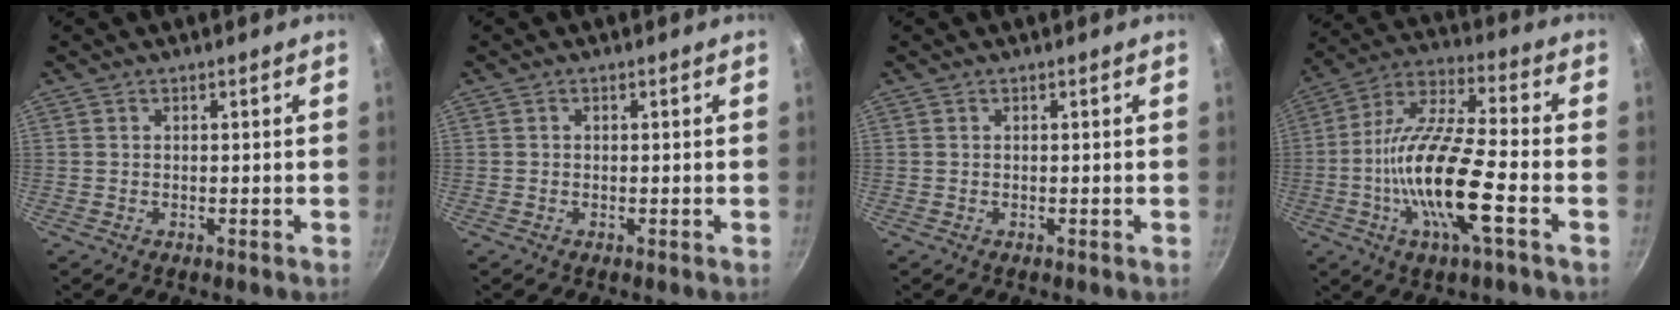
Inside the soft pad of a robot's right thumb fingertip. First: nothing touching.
{"total": 0.0}
{"total": 0.0}
{"total": 17.7, "force": [-4.9, 4.2, 16.5], "torque": [-0.315, 0.030, -0.110]}